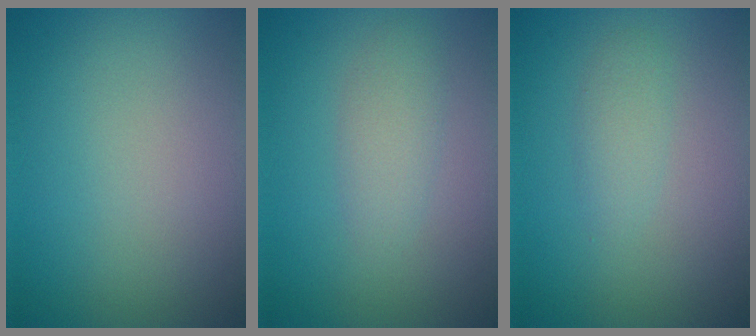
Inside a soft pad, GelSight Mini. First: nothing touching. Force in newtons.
{"total": 2.0, "press": 2.0, "slide": 0.1}
{"total": 1.3, "press": 1.3, "slide": 0.0}